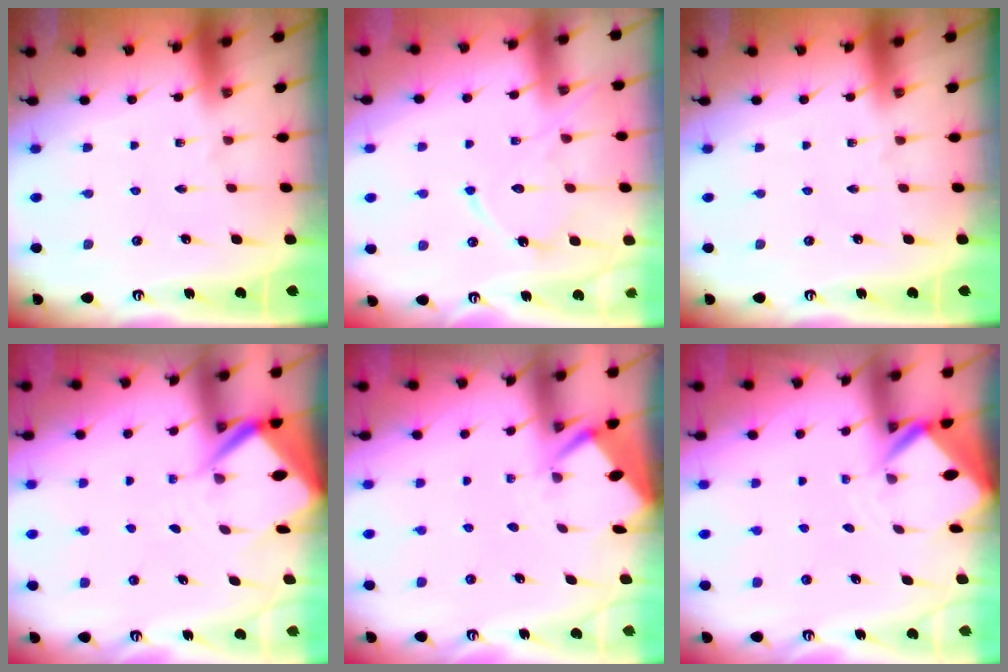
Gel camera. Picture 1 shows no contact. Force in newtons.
{"total": 12.4, "press": 12.4, "slide": 1.0}
{"total": 0.0}
{"total": 6.0, "press": 6.0, "slide": 0.6}
{"total": 2.8, "press": 2.8, "slide": 0.2}
{"total": 3.2, "press": 3.2, "slide": 0.2}